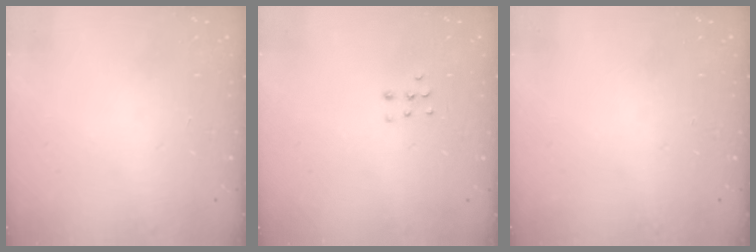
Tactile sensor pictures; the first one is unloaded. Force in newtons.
{"total": 4.1, "press": 4.1, "slide": 0.5}
{"total": 0.0}